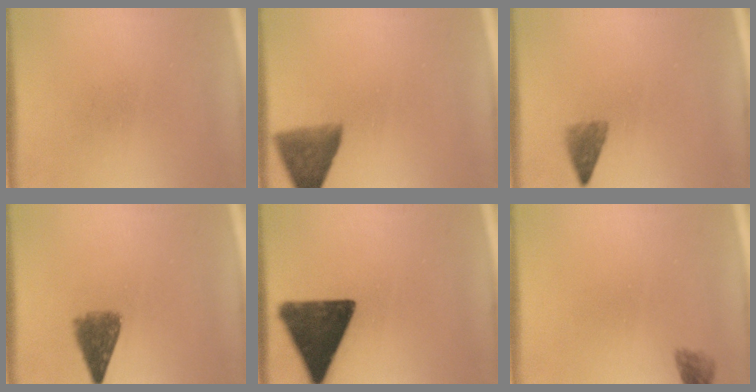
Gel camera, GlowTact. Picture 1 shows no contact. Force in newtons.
{"total": 6.8}
{"total": 2.4}
{"total": 5.1}
{"total": 14.6}
{"total": 1.7}